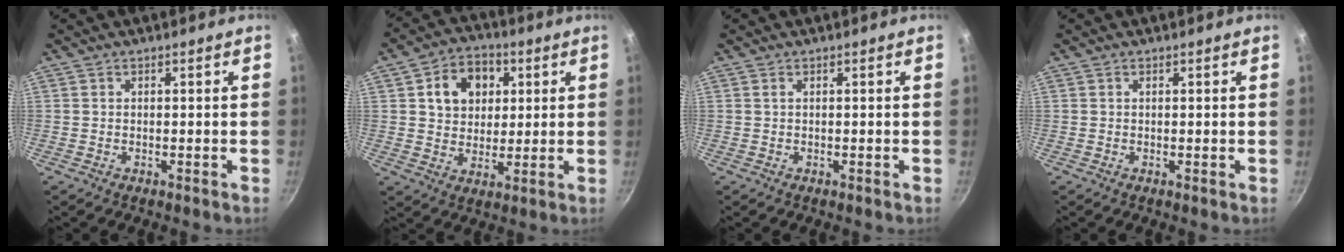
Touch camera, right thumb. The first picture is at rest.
{"total": 10.7, "force": [3.2, 8.4, 5.8], "torque": [-0.061, -0.001, 0.047]}
{"total": 0.0}
{"total": 0.0}